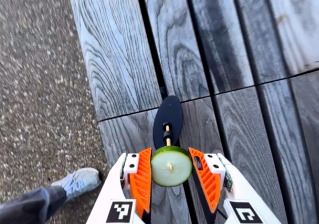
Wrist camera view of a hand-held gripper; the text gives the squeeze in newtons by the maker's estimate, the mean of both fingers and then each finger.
{"total": 12.4, "left": 12.7, "right": 12.0}